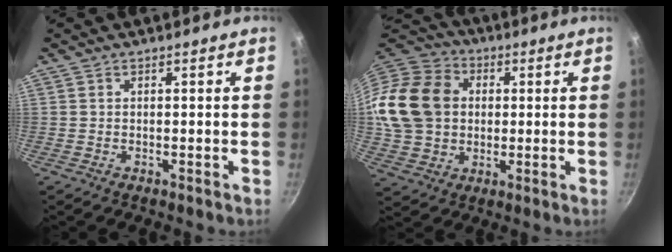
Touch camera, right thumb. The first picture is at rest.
{"total": 18.0, "force": [2.0, 14.8, 10.0], "torque": [-0.174, 0.026, 0.036]}